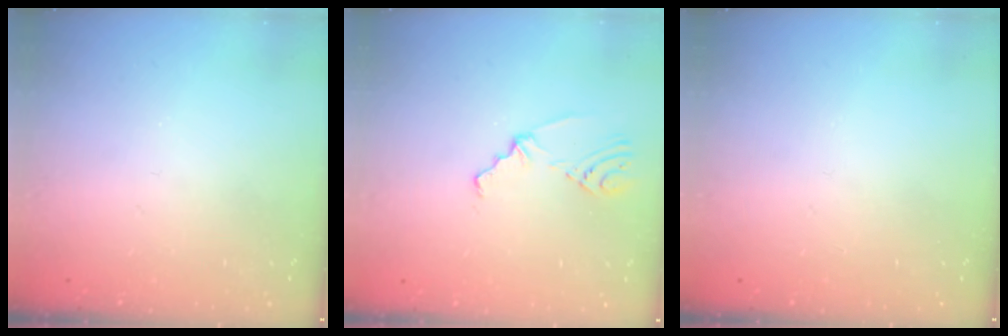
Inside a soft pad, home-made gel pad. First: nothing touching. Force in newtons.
{"total": 2.8, "press": 2.4, "slide": 1.5}
{"total": 0.0}